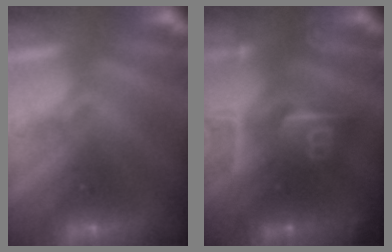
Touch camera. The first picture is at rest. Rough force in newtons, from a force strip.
{"total": 8.9}